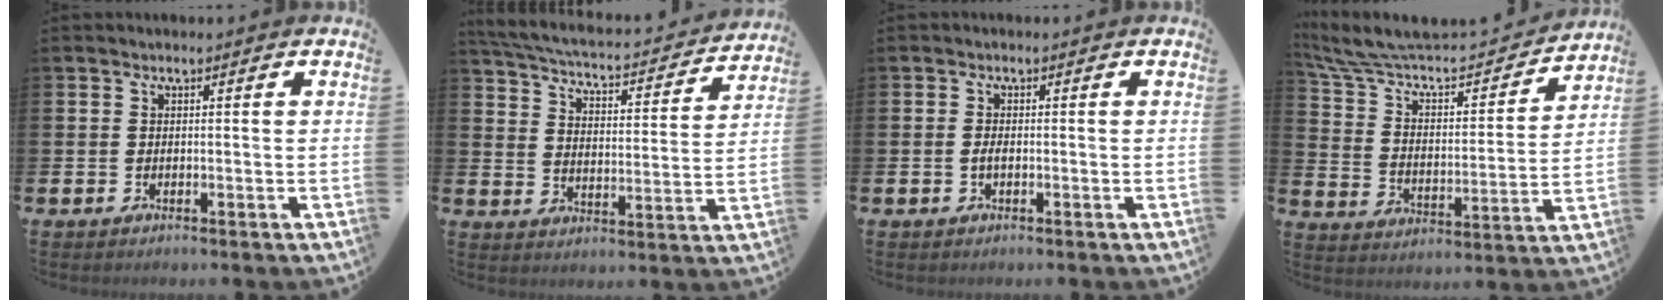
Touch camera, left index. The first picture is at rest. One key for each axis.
{"total": 4.3, "fx": 4.1, "fy": 0.5, "fz": 1.1, "tx": -0.046, "ty": -0.040, "tz": 0.061}
{"total": 1.0, "fx": -0.3, "fy": 0.4, "fz": 0.9, "tx": -0.017, "ty": 0.000, "tz": -0.006}
{"total": 8.6, "fx": 7.8, "fy": 2.3, "fz": 2.6, "tx": -0.092, "ty": -0.058, "tz": 0.130}